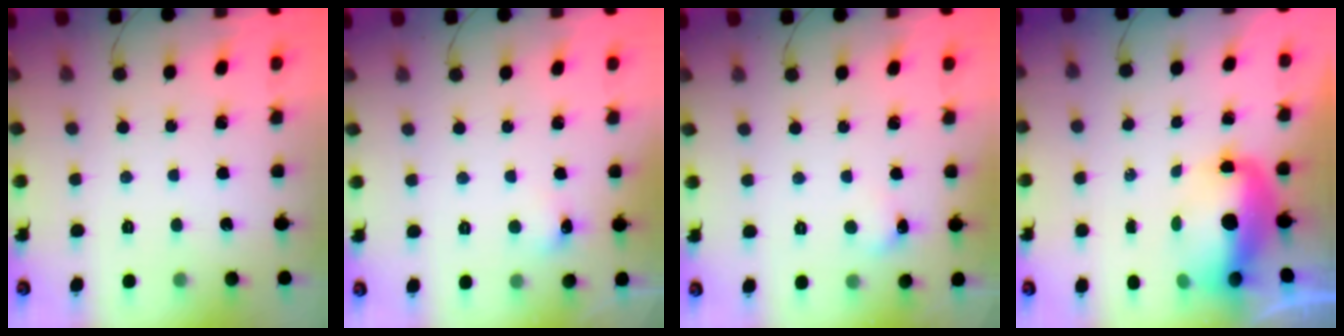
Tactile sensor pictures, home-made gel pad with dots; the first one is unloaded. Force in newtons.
{"total": 4.9, "press": 4.8, "slide": 1.3}
{"total": 5.3, "press": 5.0, "slide": 1.5}
{"total": 10.4, "press": 10.1, "slide": 2.4}